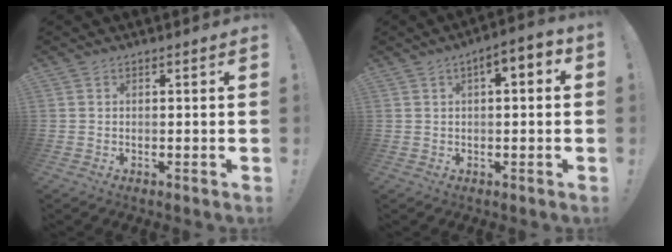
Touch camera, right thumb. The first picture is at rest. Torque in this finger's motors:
{"motor_torque": [0.60, 0.63, 0.42, 0.74, 0.03]}